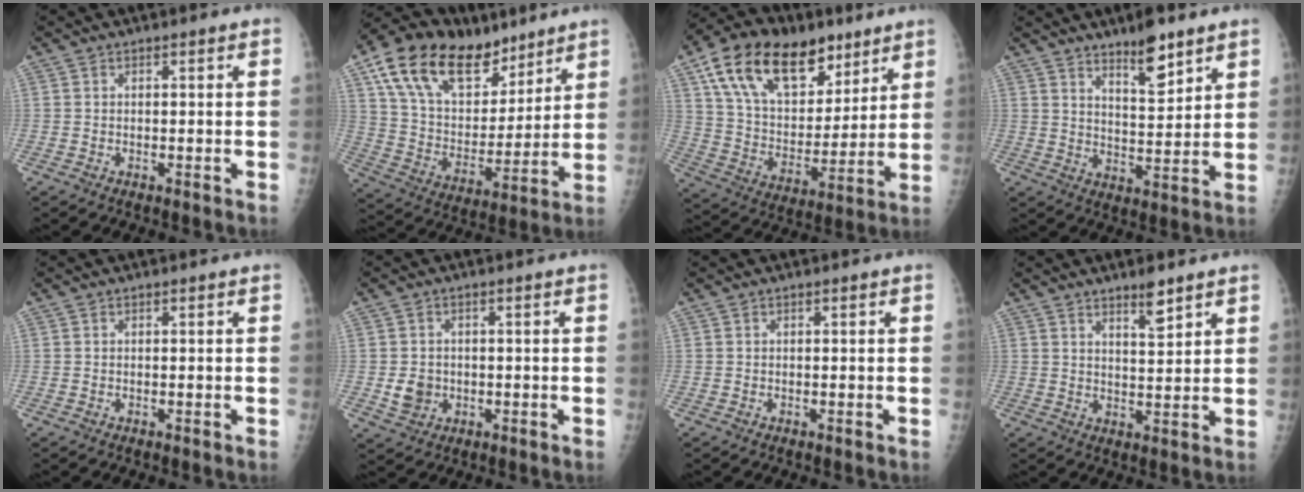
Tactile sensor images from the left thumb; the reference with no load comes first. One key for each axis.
{"total": 23.7, "fx": 14.8, "fy": 13.1, "fz": 13.1, "tx": -0.195, "ty": -0.030, "tz": 0.263}
{"total": 23.8, "fx": 13.6, "fy": 13.6, "fz": 14.0, "tx": -0.209, "ty": -0.025, "tz": 0.236}
{"total": 8.6, "fx": 6.0, "fy": 2.5, "fz": 5.7, "tx": -0.074, "ty": -0.046, "tz": 0.099}
{"total": 0.0}
{"total": 4.1, "fx": -0.5, "fy": 3.6, "fz": 1.8, "tx": -0.017, "ty": 0.002, "tz": -0.001}
{"total": 0.0}
{"total": 4.8, "fx": 3.5, "fy": 1.1, "fz": 3.2, "tx": -0.041, "ty": -0.029, "tz": 0.057}